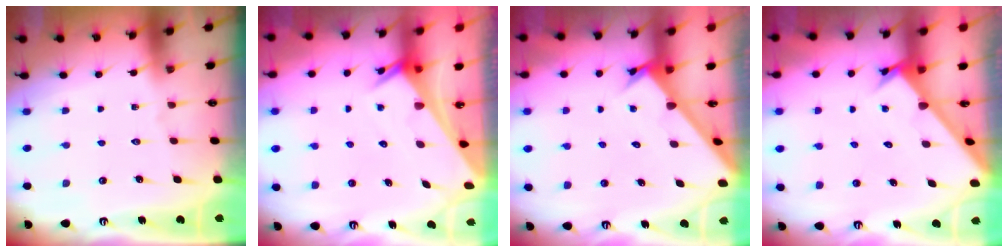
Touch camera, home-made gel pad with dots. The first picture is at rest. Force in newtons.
{"total": 2.6, "press": 2.6, "slide": 0.1}
{"total": 2.4, "press": 2.4, "slide": 0.1}
{"total": 2.4, "press": 2.4, "slide": 0.1}